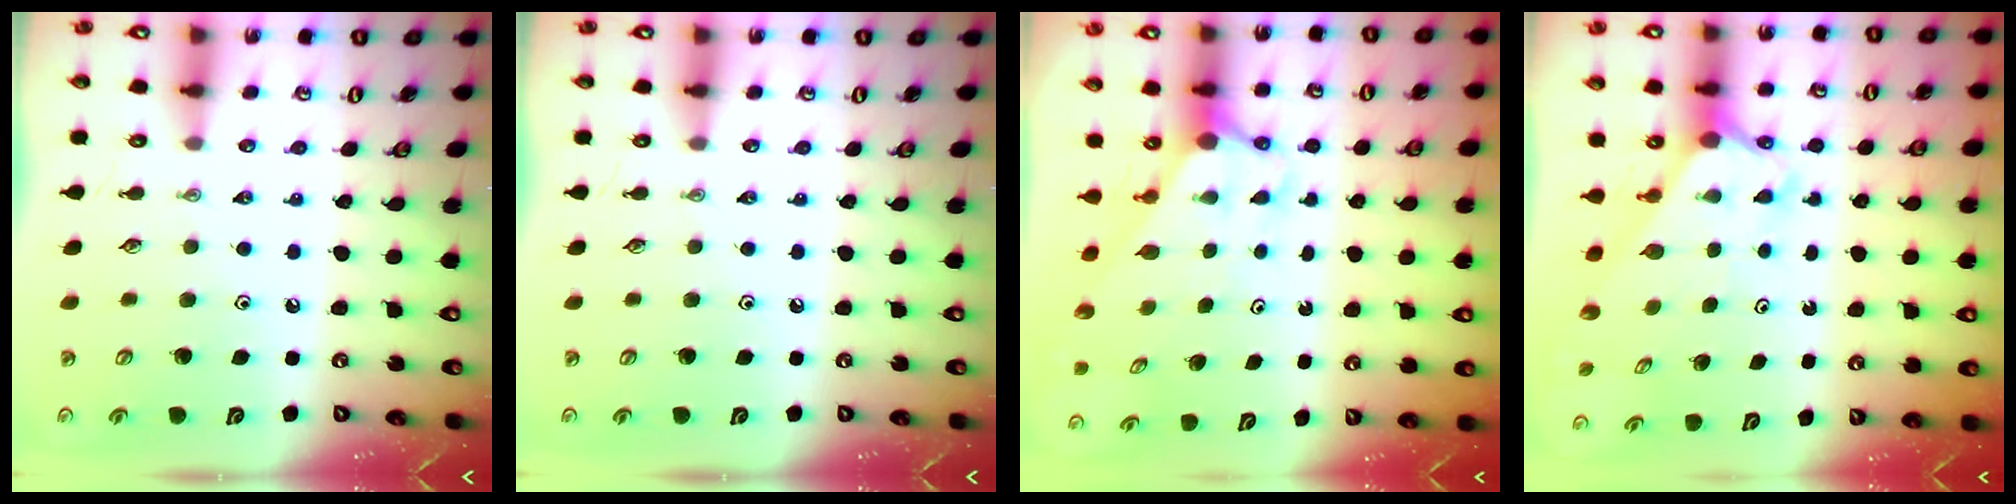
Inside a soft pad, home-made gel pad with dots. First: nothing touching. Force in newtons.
{"total": 0.0}
{"total": 2.6, "press": 2.6, "slide": 0.1}
{"total": 2.3, "press": 2.3, "slide": 0.2}